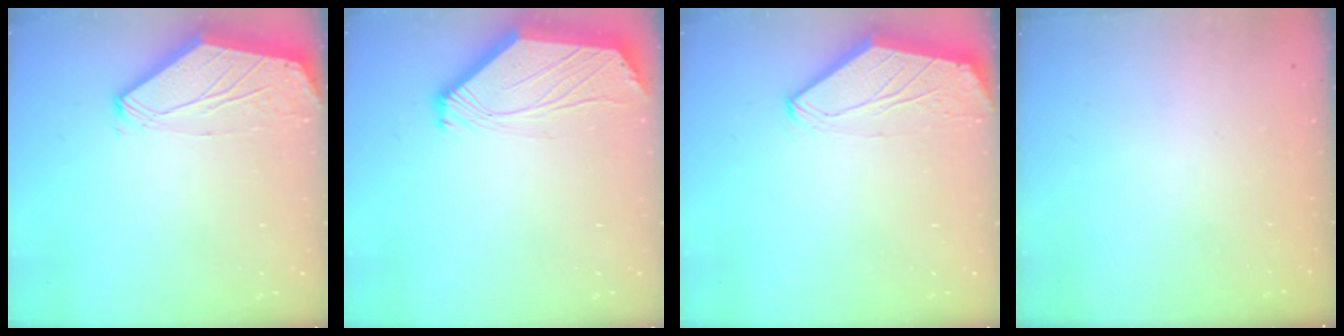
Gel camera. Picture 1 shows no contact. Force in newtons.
{"total": 2.6, "press": 2.6, "slide": 0.6}
{"total": 0.0}
{"total": 0.0}